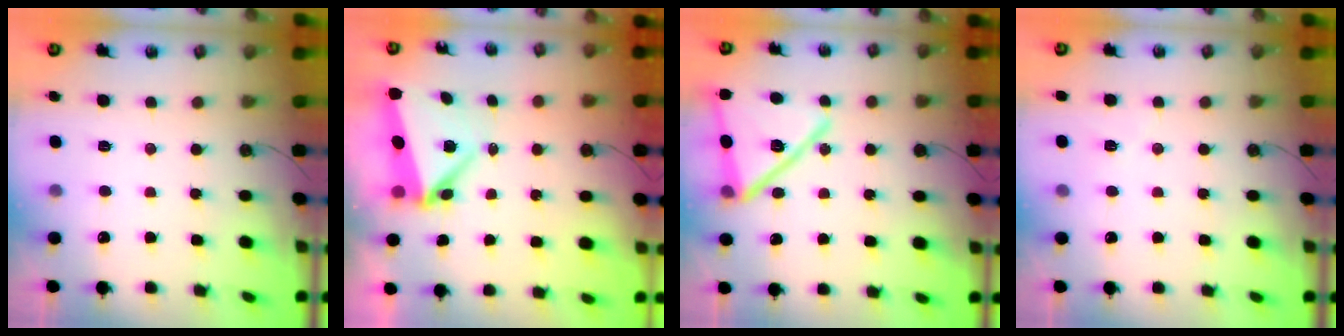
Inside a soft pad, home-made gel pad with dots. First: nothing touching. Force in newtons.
{"total": 5.4, "press": 5.4, "slide": 0.5}
{"total": 20.2, "press": 19.8, "slide": 3.9}
{"total": 5.2, "press": 4.7, "slide": 2.1}